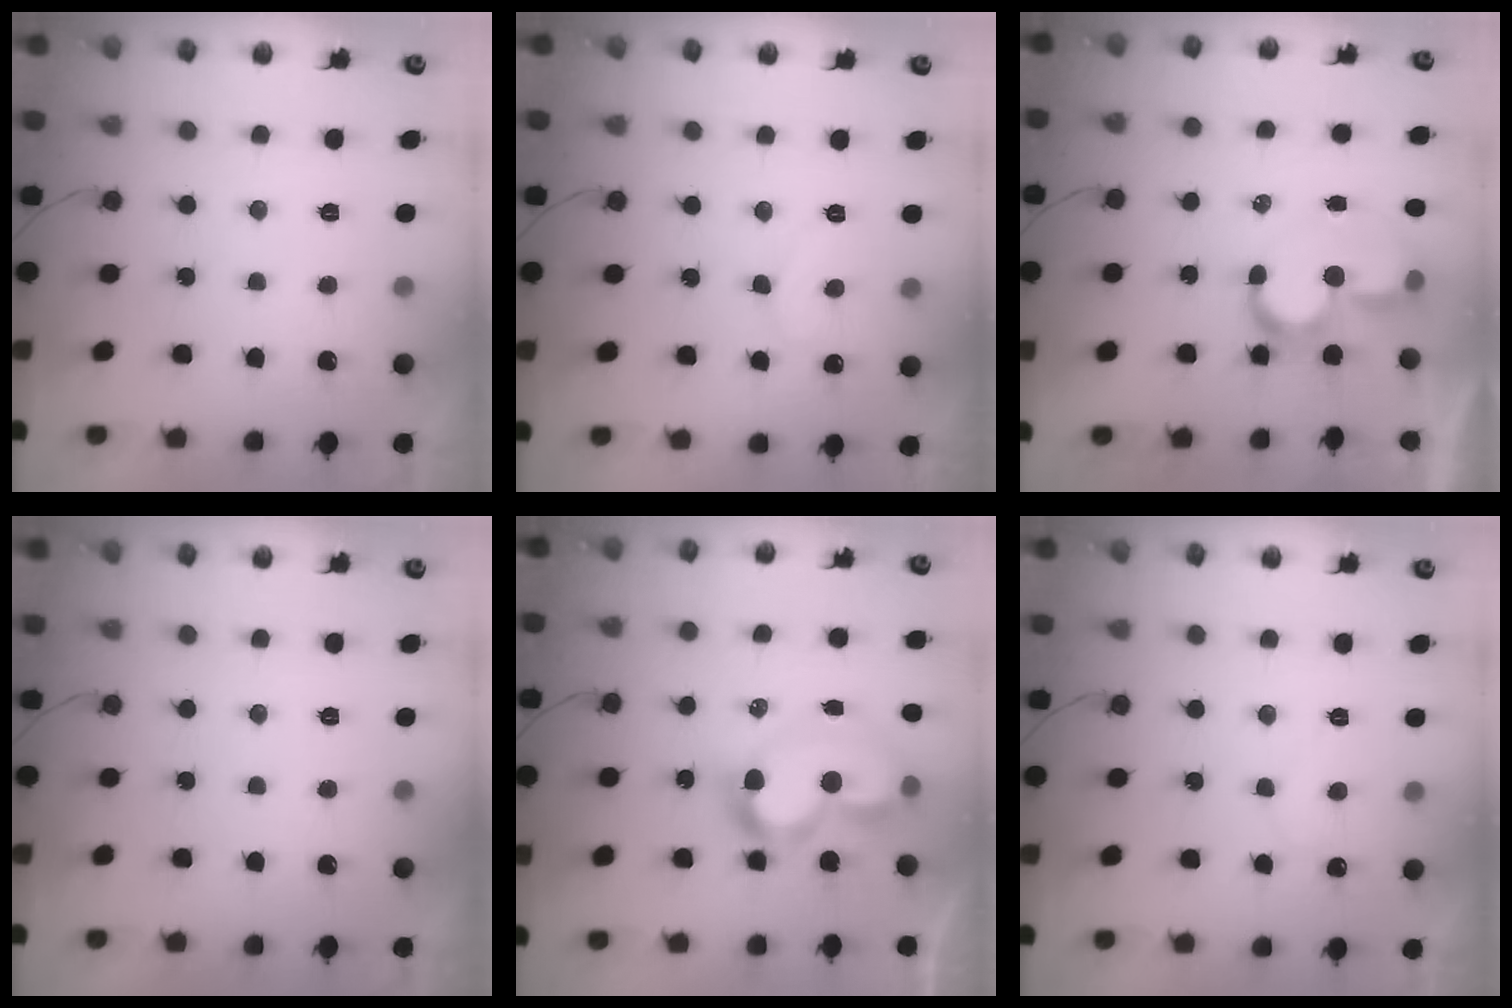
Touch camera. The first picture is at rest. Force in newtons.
{"total": 6.7, "press": 6.7, "slide": 0.3}
{"total": 8.4, "press": 8.4, "slide": 0.6}
{"total": 0.0}
{"total": 12.4, "press": 12.3, "slide": 1.4}
{"total": 6.3, "press": 6.3, "slide": 0.6}